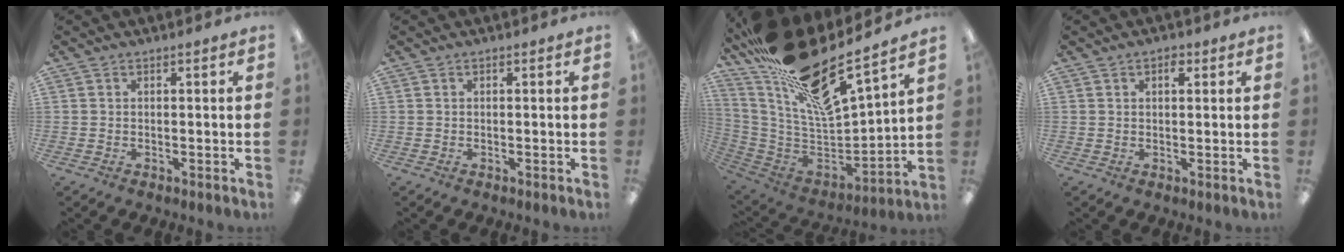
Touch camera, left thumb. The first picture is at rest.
{"total": 0.0}
{"total": 23.8, "force": [17.7, 6.1, 14.7], "torque": [-0.254, -0.119, 0.299]}
{"total": 2.2, "force": [1.2, 1.2, 1.4], "torque": [-0.014, -0.002, 0.017]}